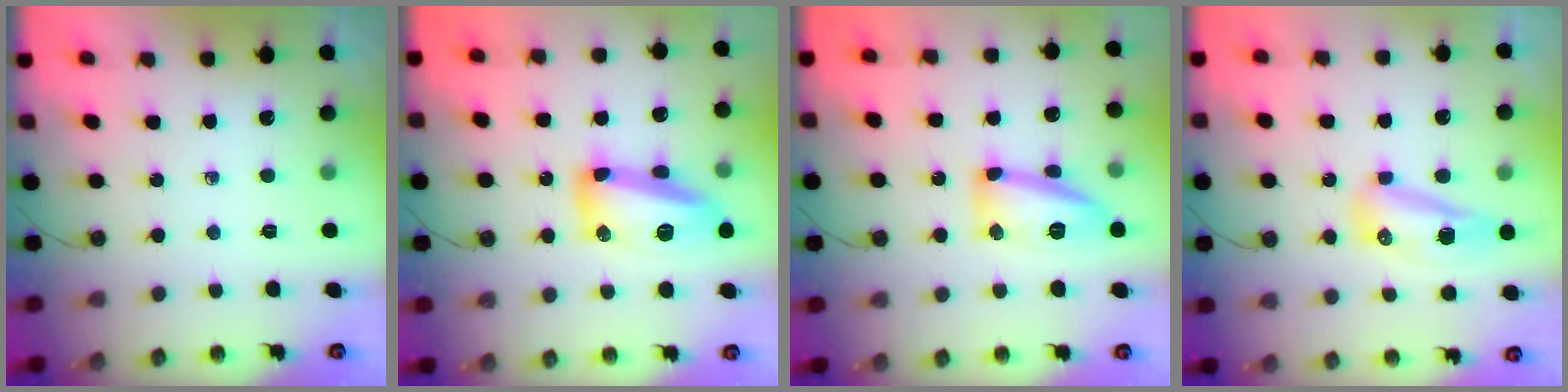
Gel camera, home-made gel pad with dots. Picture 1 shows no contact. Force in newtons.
{"total": 14.8, "press": 14.8, "slide": 1.1}
{"total": 13.7, "press": 13.7, "slide": 1.1}
{"total": 8.5, "press": 8.4, "slide": 1.1}